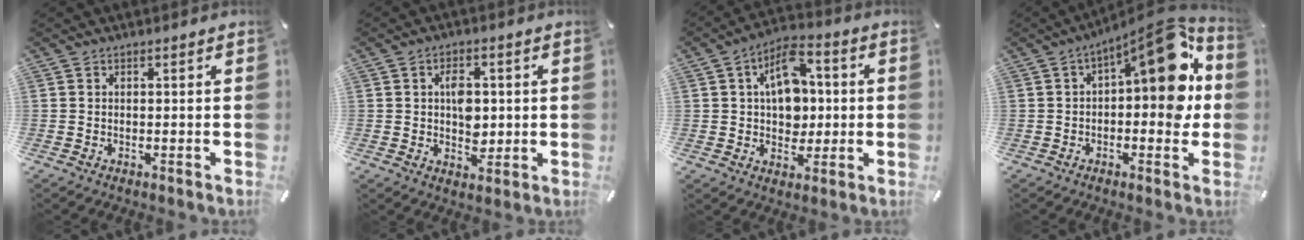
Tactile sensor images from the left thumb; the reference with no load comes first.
{"total": 6.5, "force": [0.6, 4.7, 4.4], "torque": [-0.048, -0.003, 0.004]}
{"total": 11.6, "force": [1.4, 8.6, 7.7], "torque": [-0.120, 0.011, 0.026]}
{"total": 14.9, "force": [4.1, 6.1, 12.9], "torque": [-0.156, -0.038, 0.063]}